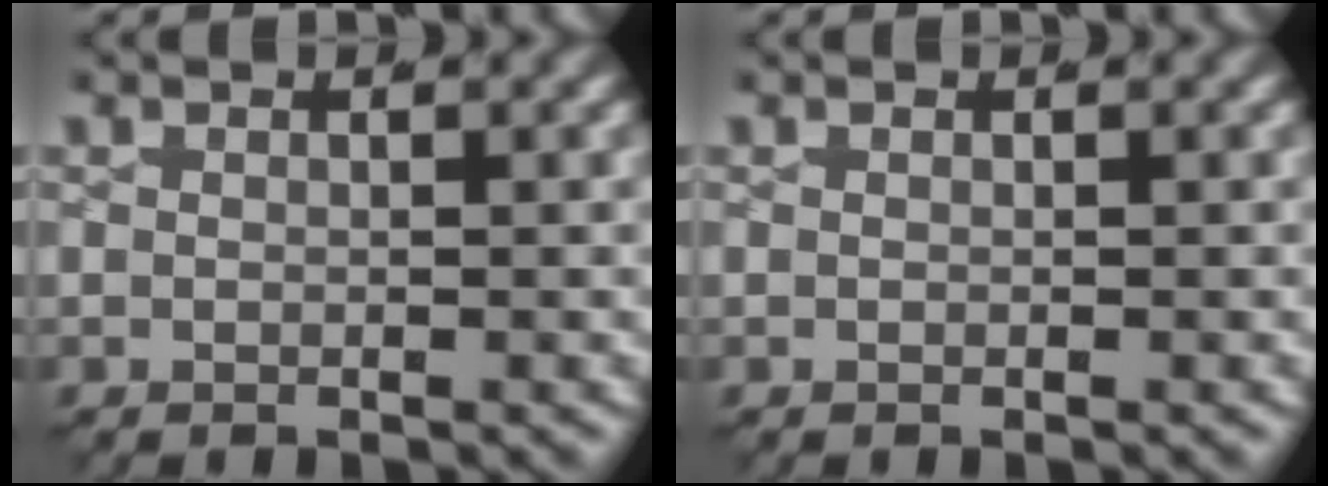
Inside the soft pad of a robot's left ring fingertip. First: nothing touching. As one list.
[{"total": 0.0}]